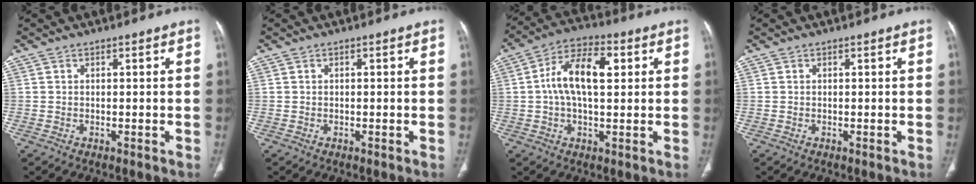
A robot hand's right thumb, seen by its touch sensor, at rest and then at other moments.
{"total": 0.0}
{"total": 11.9, "force": [2.0, 6.1, 10.1], "torque": [-0.180, 0.024, 0.029]}
{"total": 0.0}